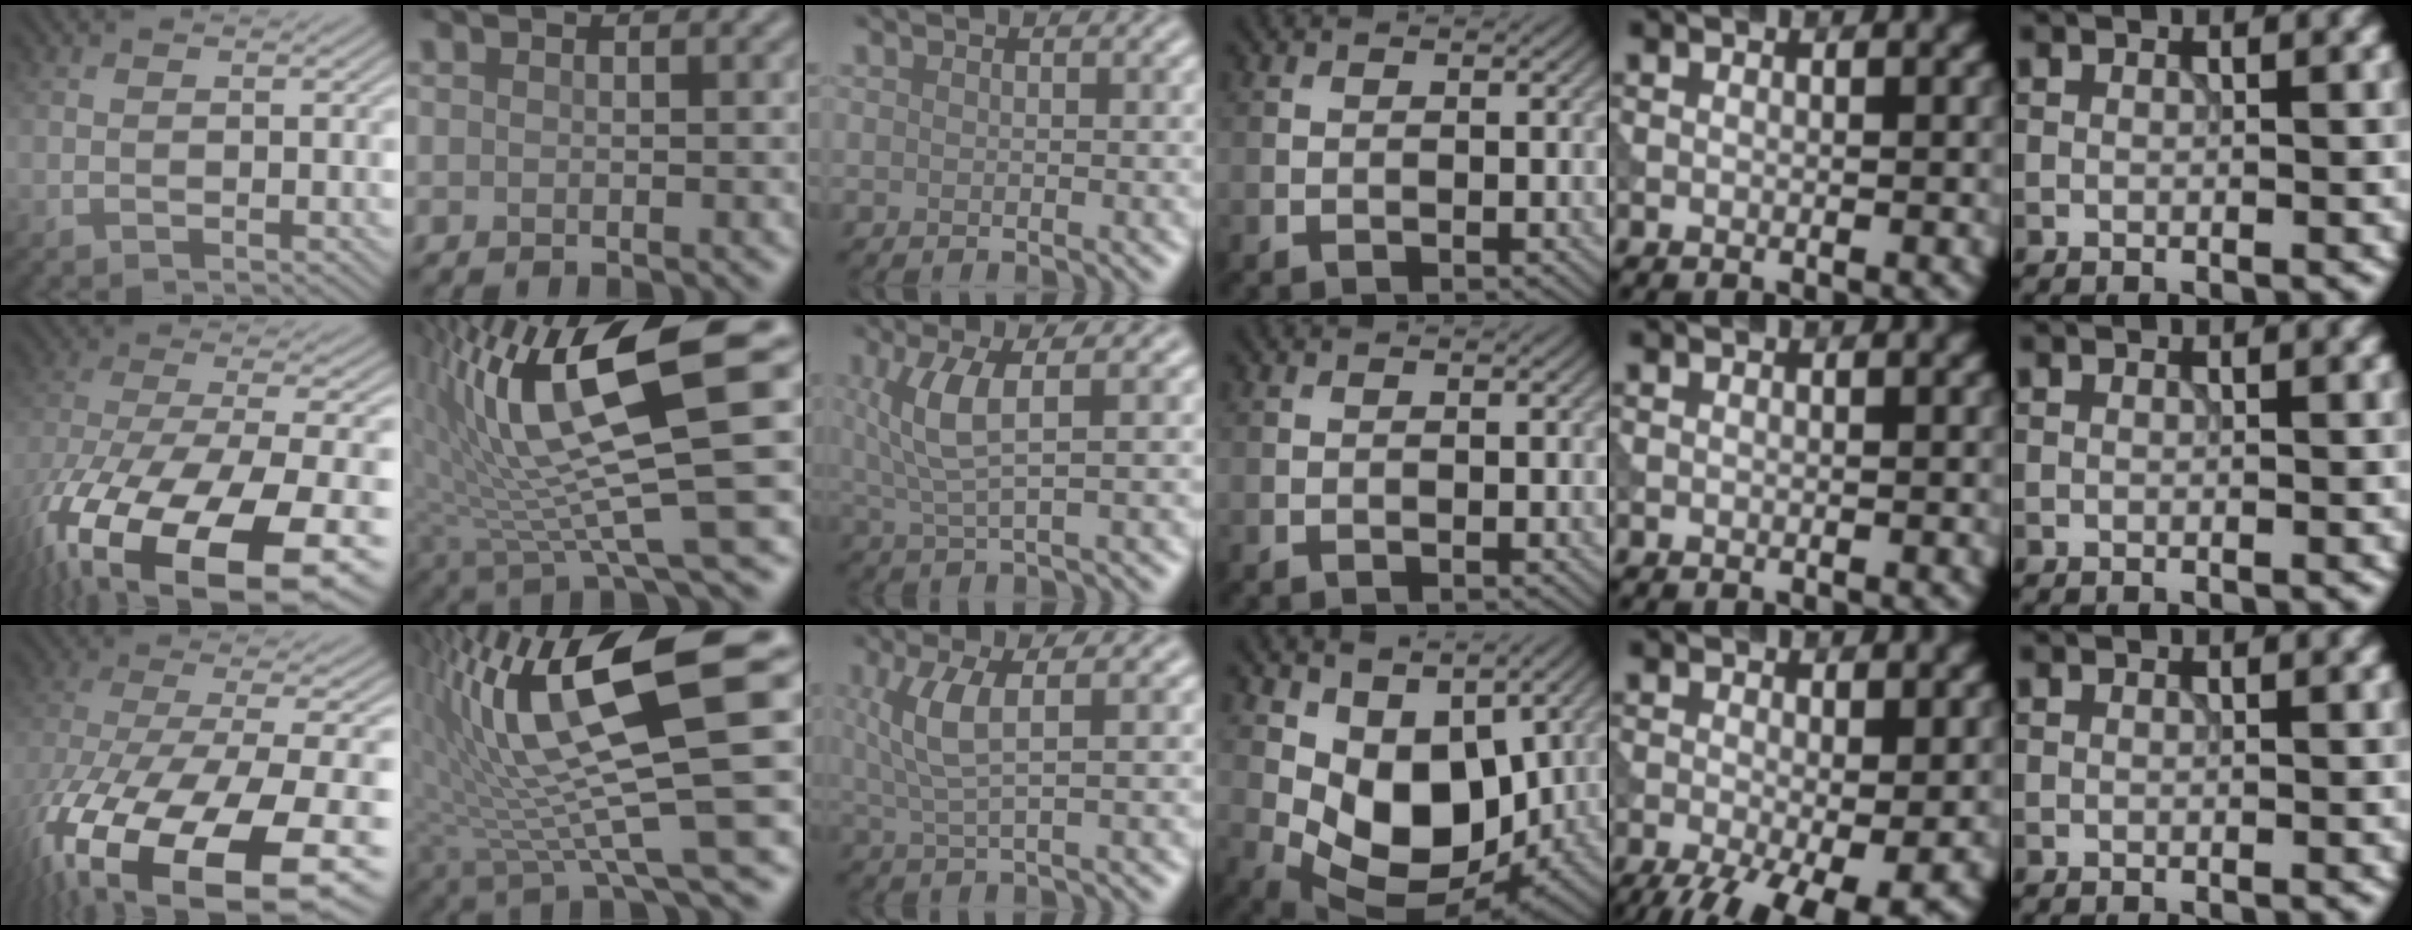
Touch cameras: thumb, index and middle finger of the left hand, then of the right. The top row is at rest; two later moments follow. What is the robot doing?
{"motion": "extract", "object": "tissue"}